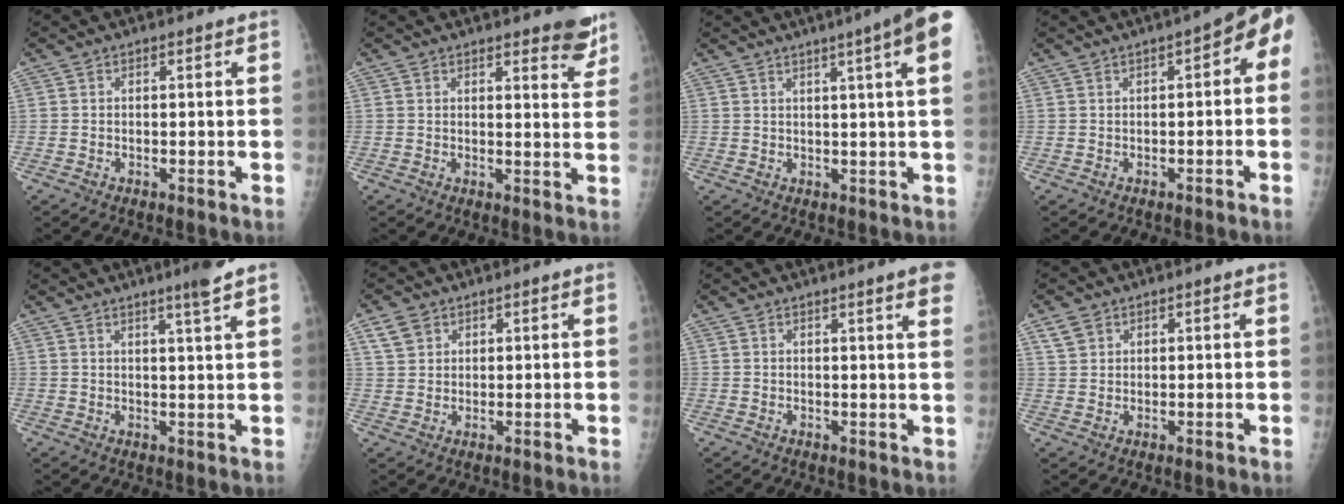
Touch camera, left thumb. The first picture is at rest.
{"total": 5.6, "force": [4.3, 1.7, 3.2], "torque": [-0.012, -0.025, 0.045]}
{"total": 11.1, "force": [5.6, 0.0, 9.6], "torque": [-0.123, 0.004, 0.057]}
{"total": 6.2, "force": [0.1, 2.7, 5.6], "torque": [-0.050, 0.032, -0.011]}
{"total": 4.5, "force": [3.2, -0.7, 3.1], "torque": [-0.046, -0.023, 0.050]}
{"total": 4.1, "force": [2.3, 3.0, 1.5], "torque": [-0.018, -0.006, 0.049]}
{"total": 6.0, "force": [3.9, 0.0, 4.5], "torque": [-0.047, -0.006, 0.035]}
{"total": 2.9, "force": [1.8, 2.1, 1.0], "torque": [-0.010, -0.005, 0.037]}